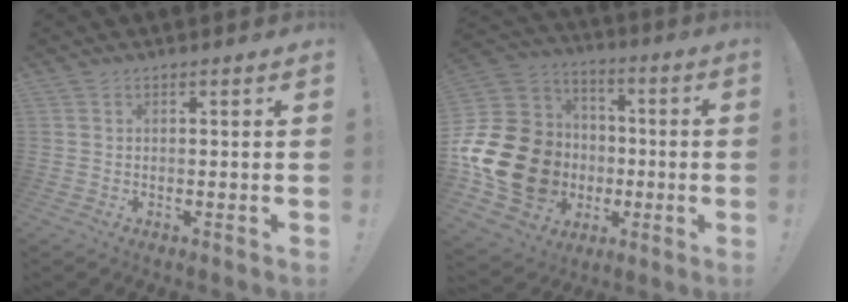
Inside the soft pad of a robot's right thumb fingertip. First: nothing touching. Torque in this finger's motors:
{"motor_torque": [2.42, 2.59, 1.34, -1.20, 0.58]}